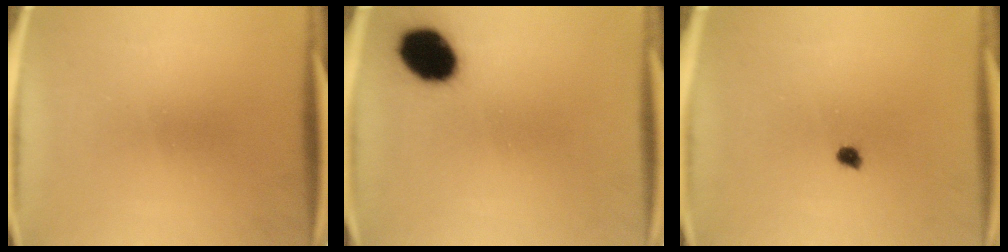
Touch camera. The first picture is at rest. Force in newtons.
{"total": 11.5}
{"total": 1.4}